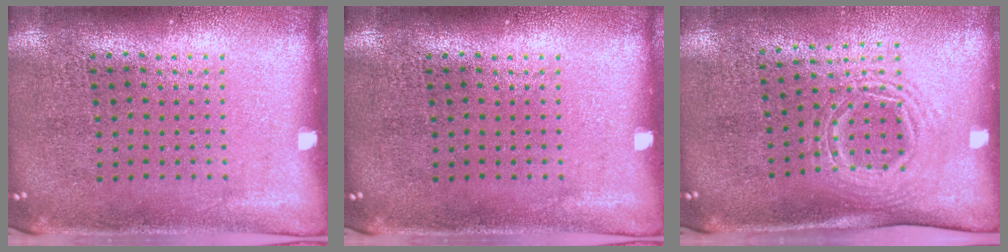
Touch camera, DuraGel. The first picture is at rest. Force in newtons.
{"total": 0.0}
{"total": 1.6, "press": 1.3, "slide": 1.0}